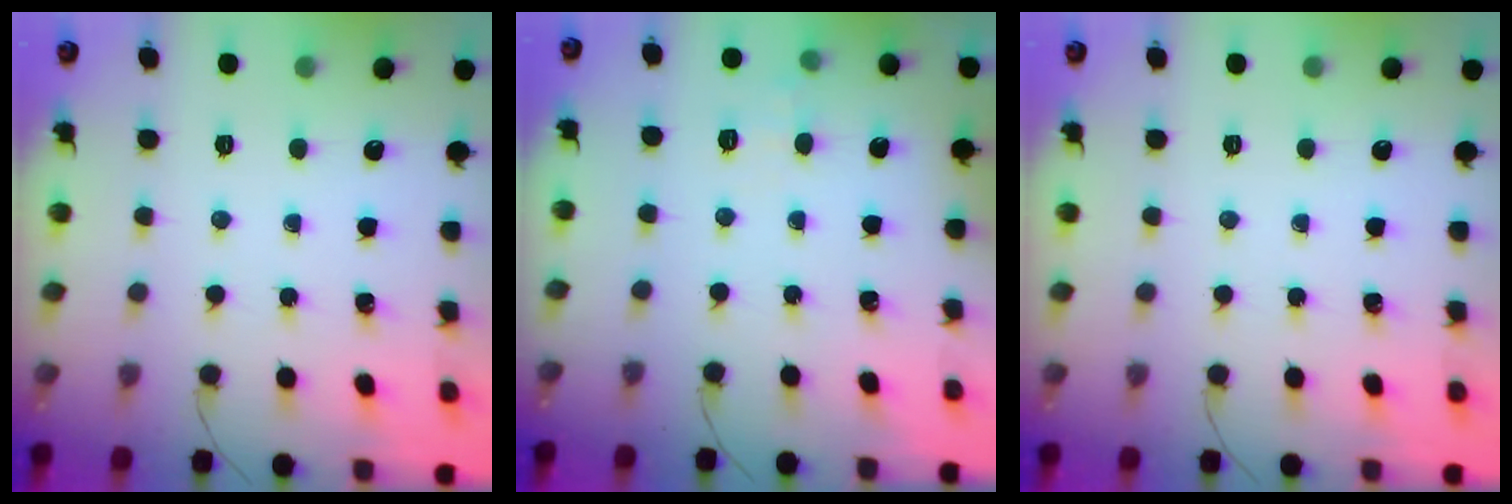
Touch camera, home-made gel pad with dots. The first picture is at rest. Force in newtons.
{"total": 4.3, "press": 3.9, "slide": 1.8}
{"total": 0.0}